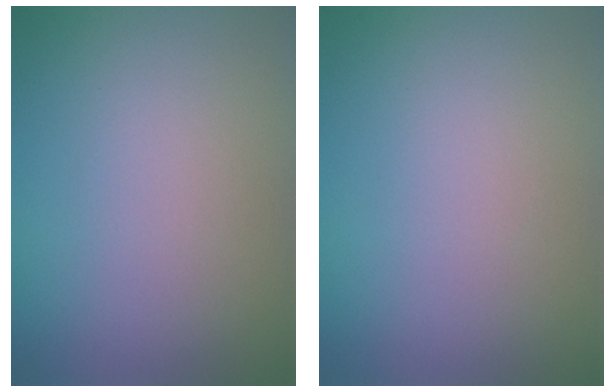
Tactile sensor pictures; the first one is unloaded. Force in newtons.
{"total": 0.0}